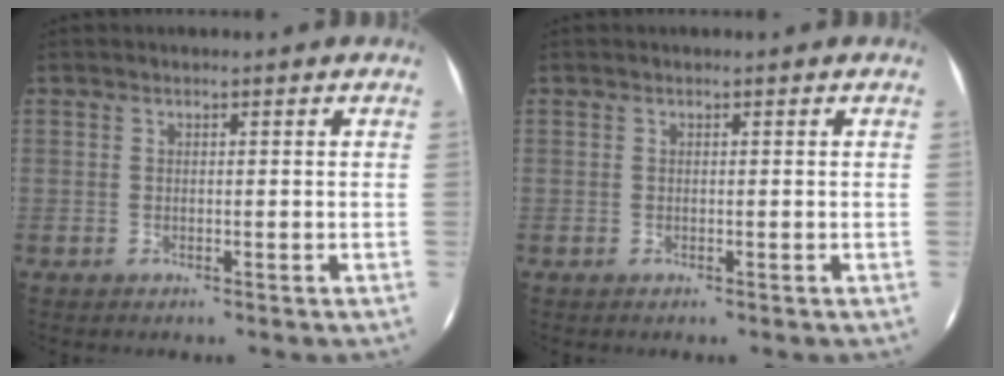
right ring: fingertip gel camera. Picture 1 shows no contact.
{"total": 0.0}